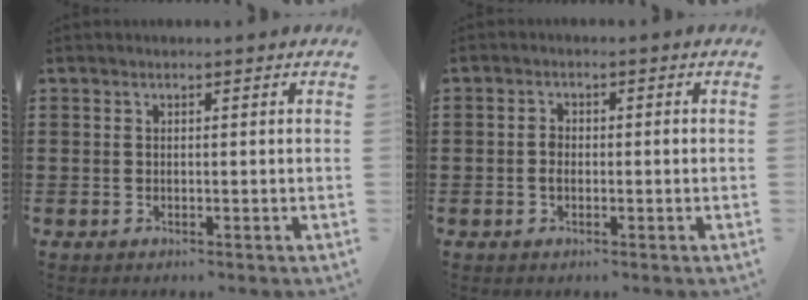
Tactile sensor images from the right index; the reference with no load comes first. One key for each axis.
{"total": 1.8, "fx": -0.3, "fy": 1.0, "fz": 1.5, "tx": -0.028, "ty": 0.002, "tz": -0.004}